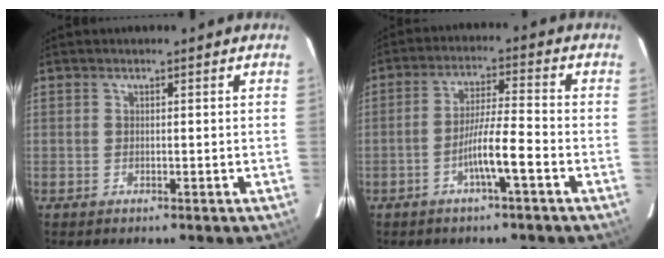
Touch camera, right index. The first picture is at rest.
{"total": 6.9, "force": [-2.9, -0.1, 6.2], "torque": [-0.117, 0.005, -0.053]}